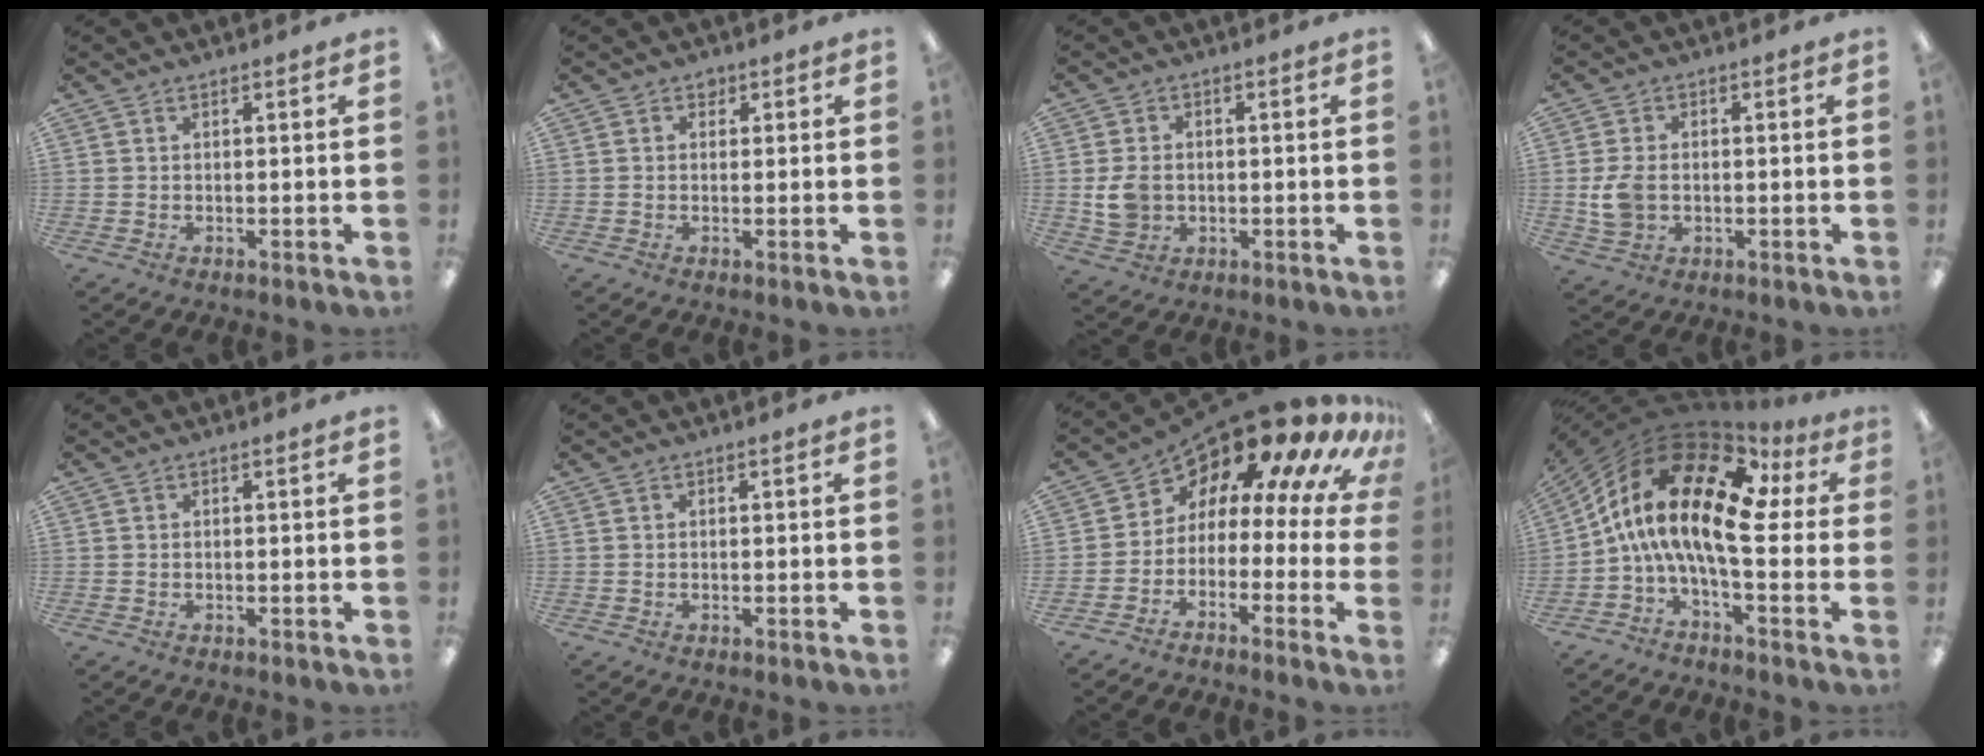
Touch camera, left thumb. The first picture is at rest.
{"total": 1.4, "force": [0.4, 1.1, 0.7], "torque": [-0.007, 0.001, 0.005]}
{"total": 6.1, "force": [-0.5, 4.9, 3.6], "torque": [-0.069, 0.004, -0.008]}
{"total": 6.4, "force": [-0.5, 4.6, 4.4], "torque": [-0.095, -0.002, -0.011]}
{"total": 0.0}
{"total": 0.0}
{"total": 12.6, "force": [9.6, 4.0, 7.2], "torque": [-0.121, -0.089, 0.152]}
{"total": 19.6, "force": [2.3, 8.7, 17.4], "torque": [-0.370, -0.024, 0.035]}